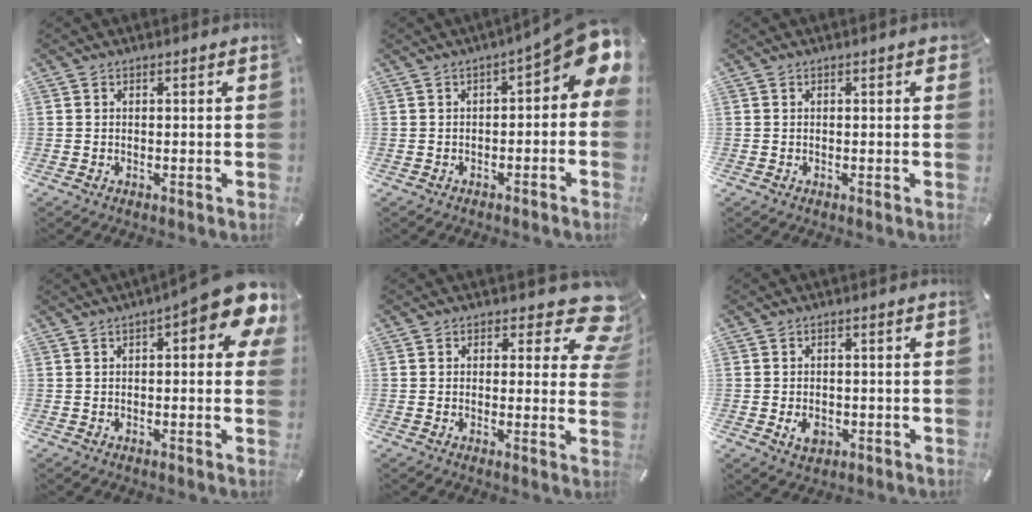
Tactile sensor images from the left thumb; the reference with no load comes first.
{"total": 9.6, "force": [3.3, 3.7, 8.3], "torque": [-0.104, -0.028, 0.055]}
{"total": 0.8, "force": [0.2, 0.4, 0.7], "torque": [-0.005, 0.000, 0.000]}
{"total": 11.2, "force": [4.9, 3.2, 9.5], "torque": [-0.116, -0.034, 0.077]}
{"total": 10.2, "force": [5.7, 4.8, 7.0], "torque": [-0.070, -0.040, 0.096]}
{"total": 3.6, "force": [-1.1, 2.6, 2.2], "torque": [-0.036, -0.001, -0.020]}